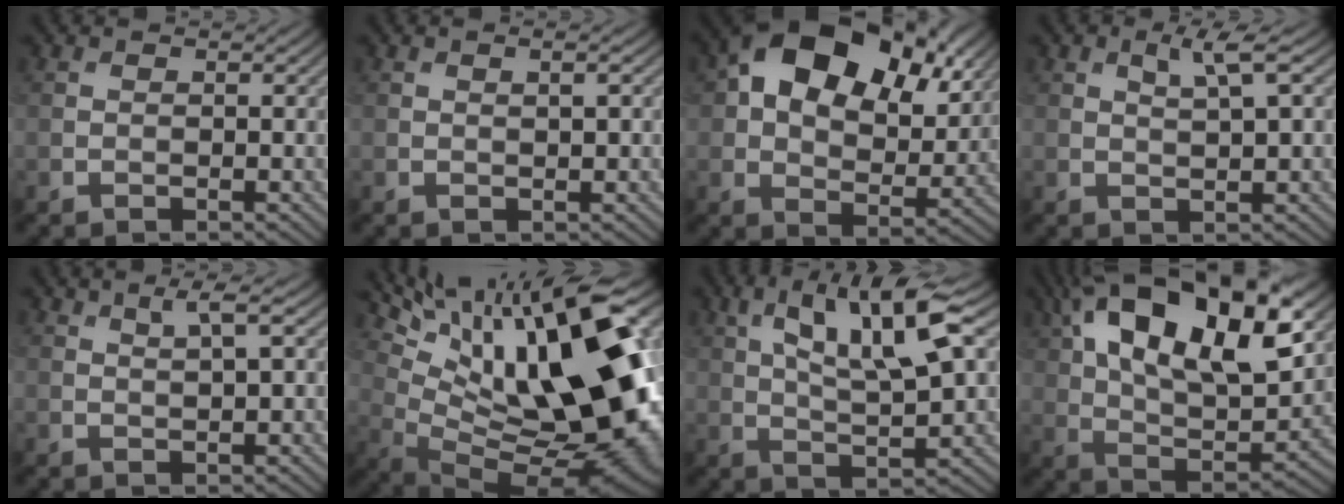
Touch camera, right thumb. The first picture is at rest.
{"total": 1.2, "force": [0.4, 0.2, 1.2], "torque": [-0.022, 0.004, 0.005]}
{"total": 18.8, "force": [8.3, 11.6, 12.3], "torque": [-0.214, 0.033, 0.125]}
{"total": 3.2, "force": [1.4, 0.6, 2.8], "torque": [-0.056, 0.003, 0.027]}
{"total": 2.7, "force": [1.3, 0.4, 2.3], "torque": [-0.044, 0.006, 0.024]}
{"total": 21.1, "force": [6.7, 8.7, 18.0], "torque": [-0.266, 0.025, 0.125]}
{"total": 11.7, "force": [4.6, 3.3, 10.2], "torque": [-0.185, 0.010, 0.079]}
{"total": 21.2, "force": [9.4, 10.0, 16.2], "torque": [-0.287, 0.040, 0.135]}